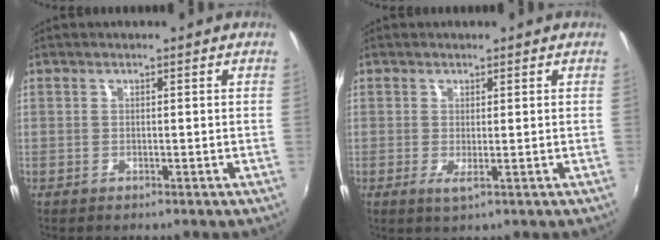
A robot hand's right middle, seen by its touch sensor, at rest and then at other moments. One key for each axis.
{"total": 1.7, "fx": -0.1, "fy": 0.1, "fz": 1.7, "tx": -0.033, "ty": -0.006, "tz": -0.002}